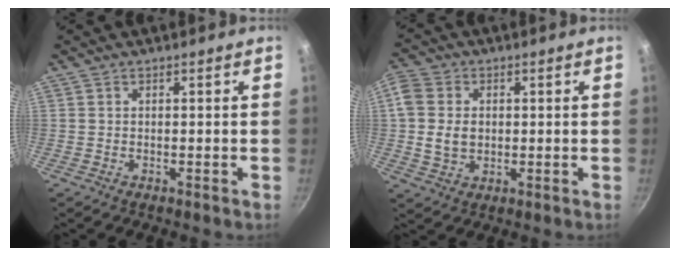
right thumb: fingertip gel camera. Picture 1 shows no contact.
{"total": 7.8, "force": [0.2, 6.1, 4.8], "torque": [-0.081, 0.003, -0.005]}